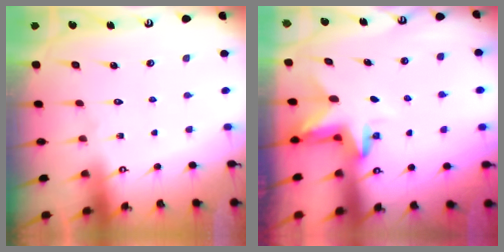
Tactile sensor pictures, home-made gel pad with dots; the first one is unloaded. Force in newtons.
{"total": 3.3, "press": 3.3, "slide": 0.1}